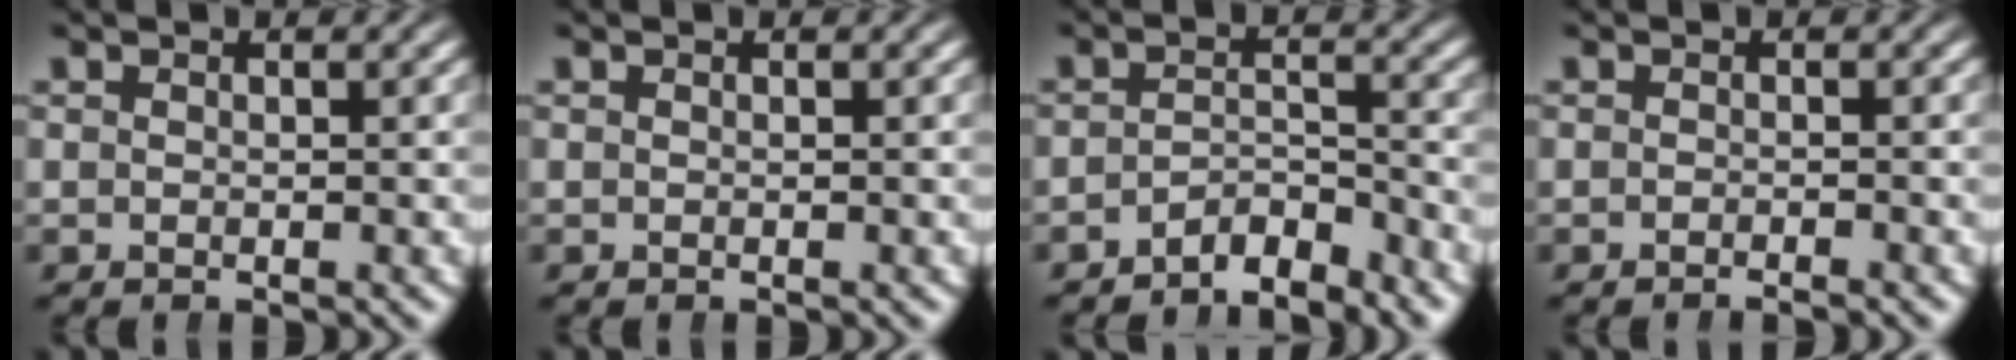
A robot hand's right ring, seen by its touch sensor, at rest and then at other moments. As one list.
[{"total": 0.0}, {"total": 3.9, "force": [-3.5, 1.0, 1.2], "torque": [-0.013, -0.011, -0.061]}, {"total": 1.0, "force": [-0.9, -0.3, 0.2], "torque": [-0.002, 0.000, -0.018]}]